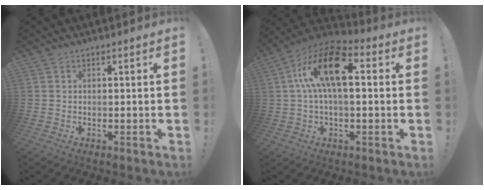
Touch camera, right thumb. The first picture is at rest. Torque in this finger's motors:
{"motor_torque": [2.17, 2.16, 0.18, 0.17, 0.42]}